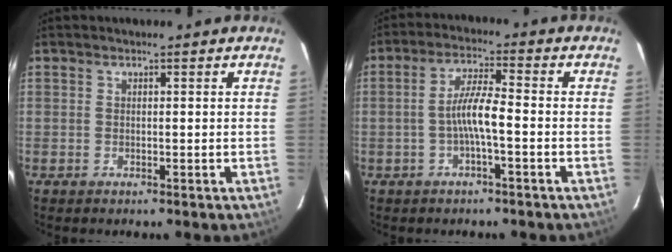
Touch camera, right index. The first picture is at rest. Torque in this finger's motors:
{"motor_torque": [0.75, -0.51, 0.51, 0.15]}